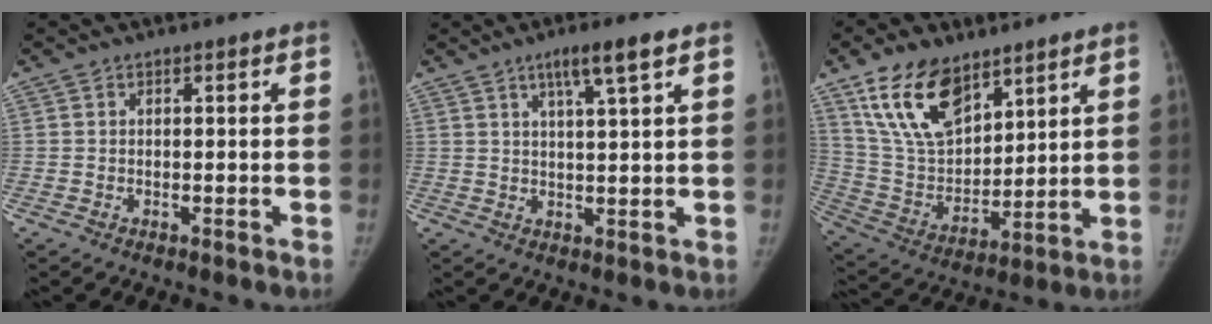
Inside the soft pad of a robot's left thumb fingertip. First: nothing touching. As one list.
[{"total": 6.0, "force": [3.5, 0.2, 4.9], "torque": [-0.087, -0.013, 0.062]}, {"total": 16.4, "force": [10.4, 8.4, 9.5], "torque": [-0.143, -0.047, 0.210]}]